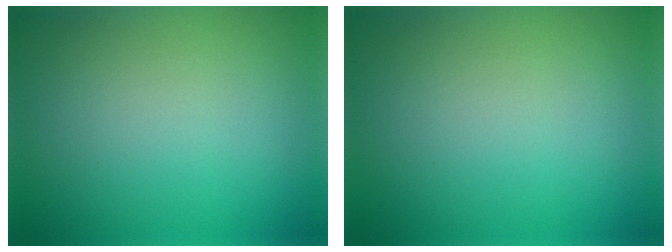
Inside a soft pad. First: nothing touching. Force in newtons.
{"total": 0.0}